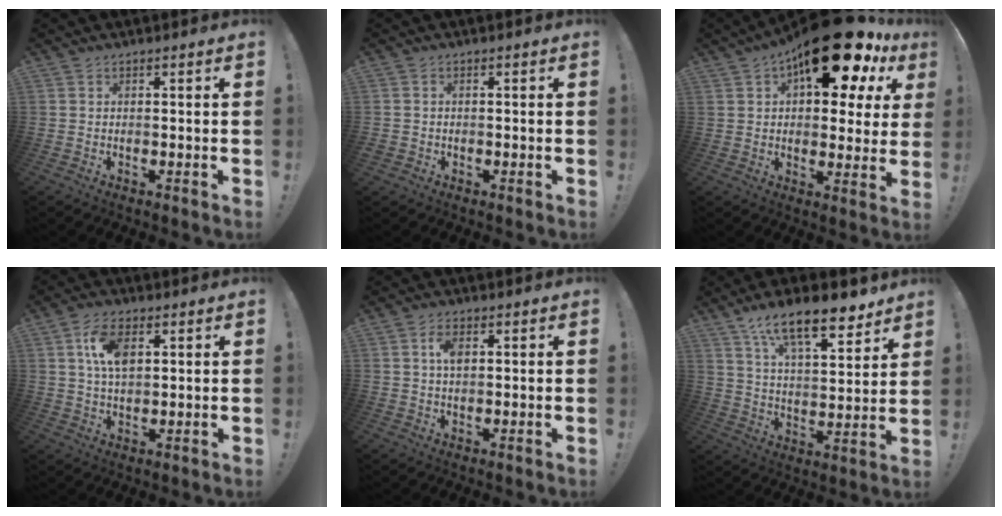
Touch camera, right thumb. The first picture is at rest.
{"total": 1.3, "force": [-0.5, 1.2, 0.3], "torque": [-0.004, 0.003, -0.009]}
{"total": 22.5, "force": [12.3, 9.6, 16.1], "torque": [-0.221, -0.076, 0.205]}
{"total": 9.2, "force": [2.9, 5.0, 7.1], "torque": [-0.121, -0.001, 0.050]}
{"total": 4.2, "force": [1.0, 2.3, 3.4], "torque": [-0.054, 0.002, 0.013]}
{"total": 16.2, "force": [11.2, 5.6, 10.2], "torque": [-0.170, -0.065, 0.193]}